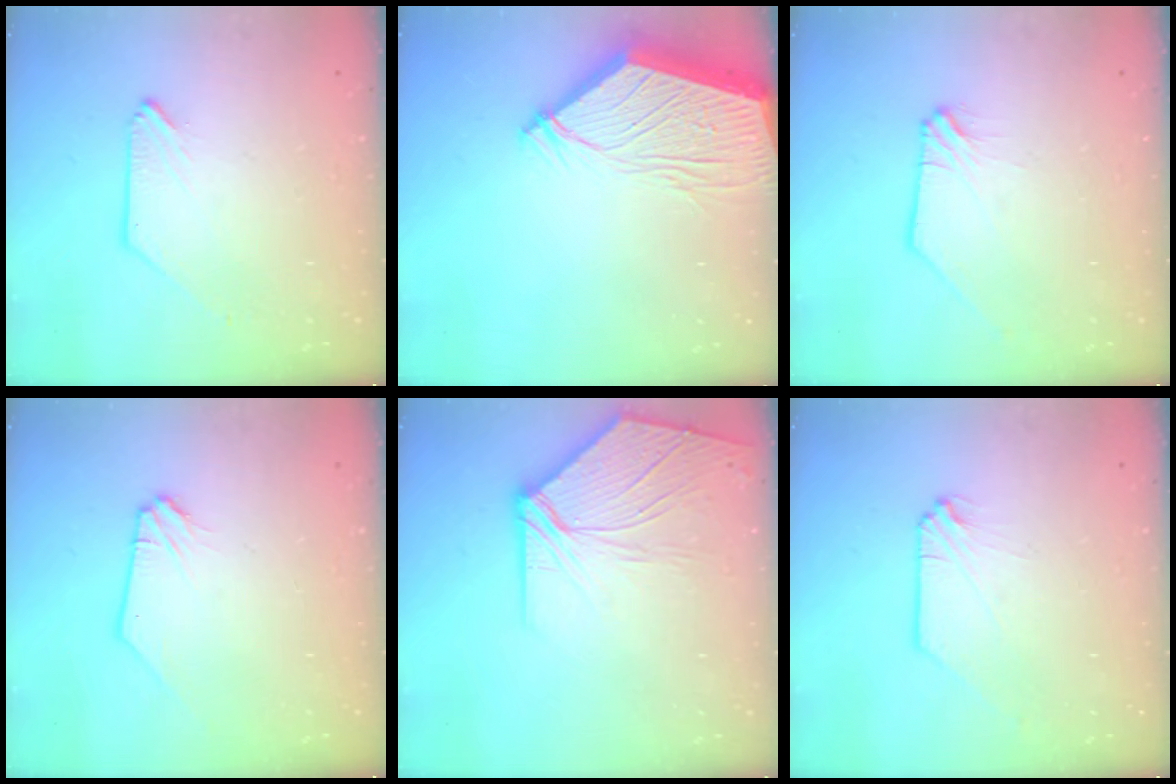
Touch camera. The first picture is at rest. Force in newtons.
{"total": 12.0, "press": 11.9, "slide": 1.5}
{"total": 0.9, "press": 0.8, "slide": 0.2}
{"total": 1.0, "press": 1.0, "slide": 0.1}
{"total": 10.1, "press": 9.9, "slide": 1.8}
{"total": 0.0}